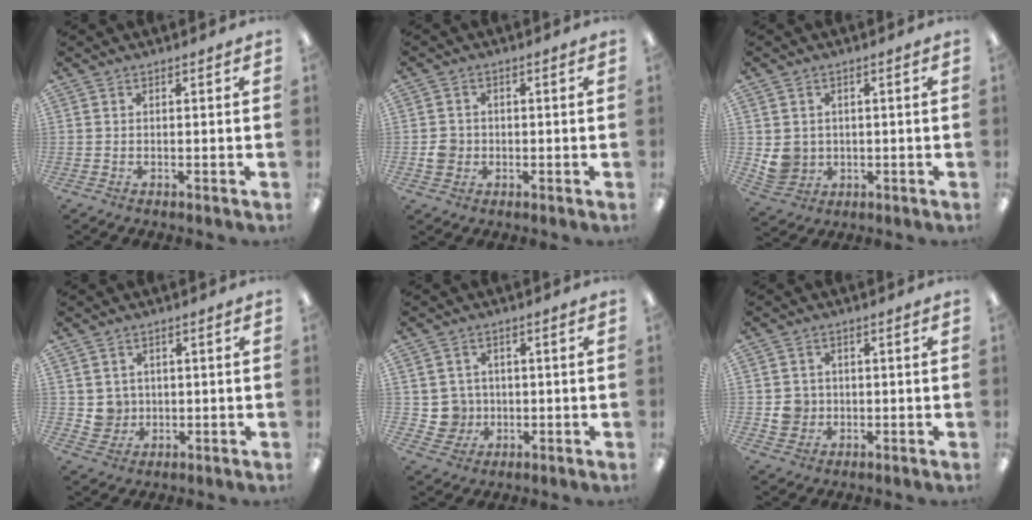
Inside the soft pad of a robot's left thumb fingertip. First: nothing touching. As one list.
[{"total": 4.2, "force": [-0.6, 3.9, 1.2], "torque": [-0.014, 0.005, -0.011]}, {"total": 5.8, "force": [0.8, 5.7, 1.3], "torque": [-0.026, 0.005, 0.021]}, {"total": 4.7, "force": [1.2, 4.5, 0.1], "torque": [-0.002, -0.002, 0.023]}, {"total": 5.7, "force": [0.3, 5.7, 0.5], "torque": [-0.018, 0.004, 0.010]}, {"total": 4.8, "force": [-0.2, 4.7, 0.8], "torque": [-0.006, 0.006, -0.003]}]